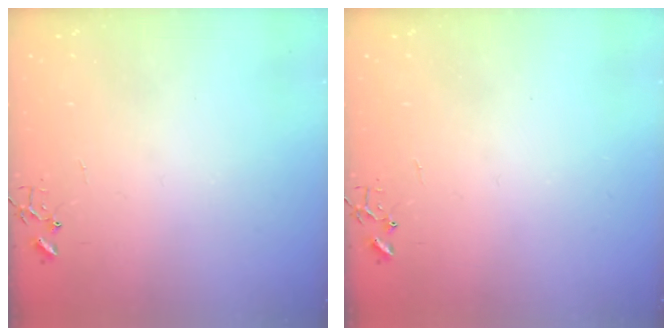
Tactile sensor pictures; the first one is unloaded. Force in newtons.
{"total": 0.0}